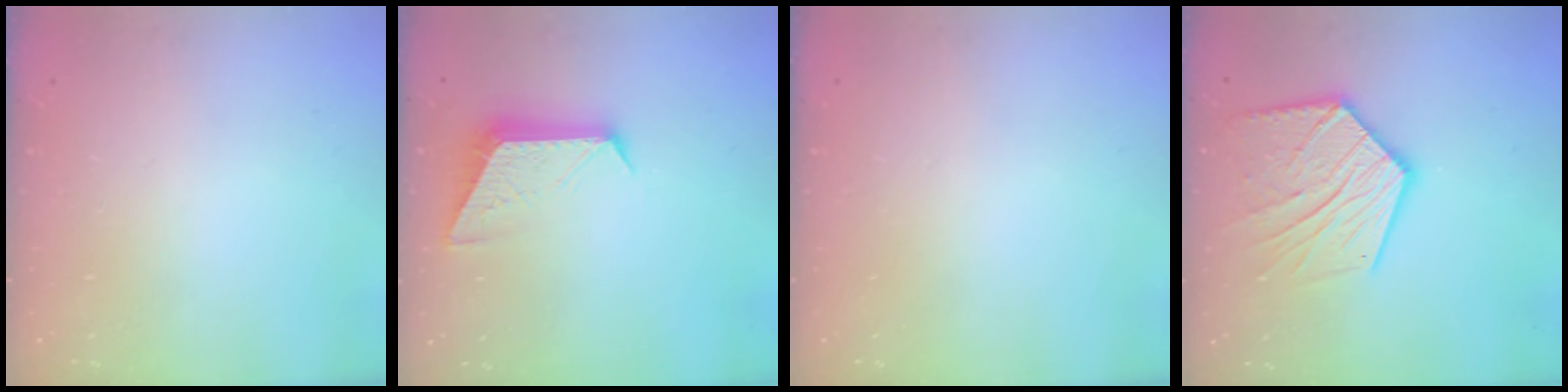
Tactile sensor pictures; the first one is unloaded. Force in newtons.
{"total": 9.8, "press": 9.8, "slide": 0.6}
{"total": 0.0}
{"total": 17.6, "press": 17.6, "slide": 1.0}